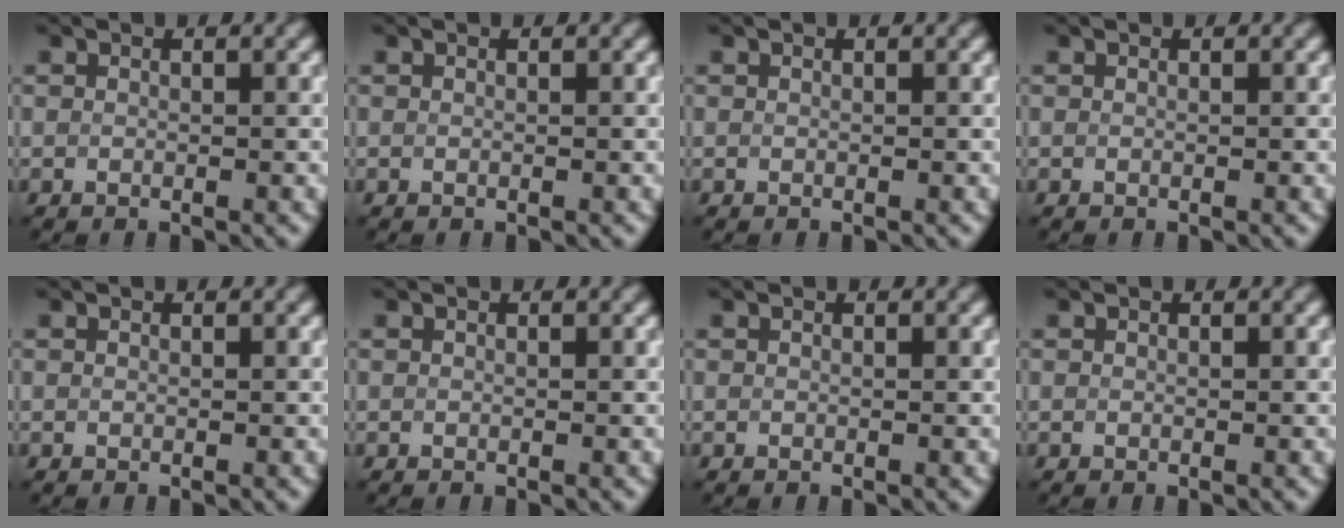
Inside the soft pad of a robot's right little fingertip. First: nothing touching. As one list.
[{"total": 0.0}, {"total": 0.0}, {"total": 0.0}, {"total": 0.0}, {"total": 0.0}, {"total": 0.0}, {"total": 0.0}]